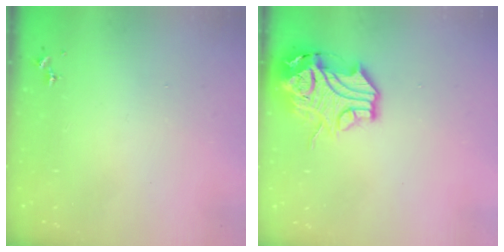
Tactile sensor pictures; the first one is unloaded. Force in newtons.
{"total": 15.4, "press": 15.3, "slide": 2.0}